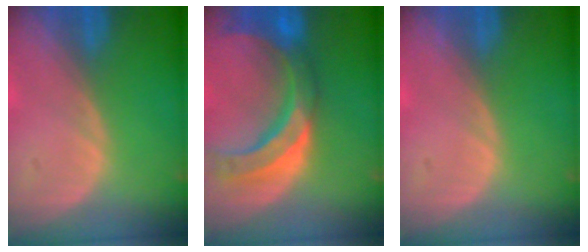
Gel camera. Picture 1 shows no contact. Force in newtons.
{"total": 11.1, "press": 9.5, "slide": 5.8}
{"total": 0.0}